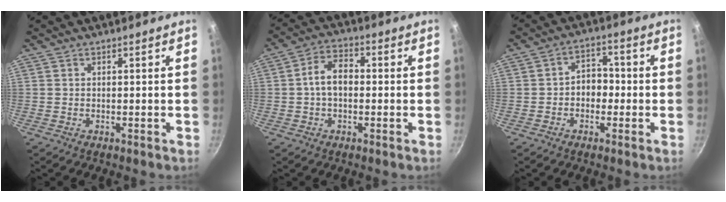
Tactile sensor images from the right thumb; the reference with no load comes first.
{"total": 6.8, "force": [-0.3, 4.5, 5.1], "torque": [-0.075, 0.023, -0.015]}
{"total": 4.9, "force": [-1.4, 3.8, 2.7], "torque": [-0.001, 0.025, -0.031]}